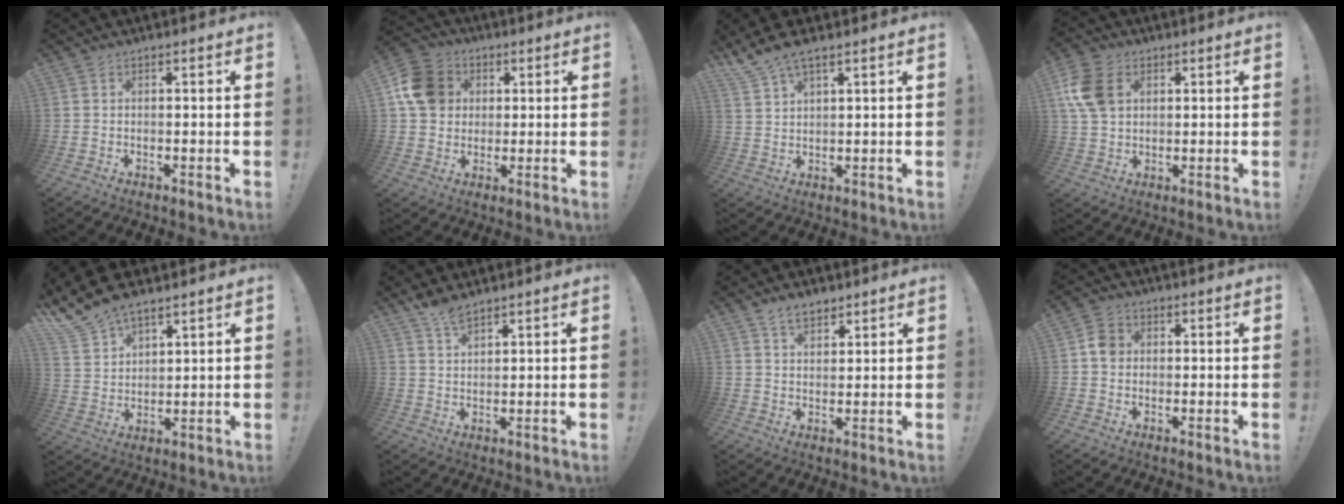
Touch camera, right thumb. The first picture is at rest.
{"total": 12.5, "force": [3.1, 10.9, 5.4], "torque": [-0.072, -0.002, 0.064]}
{"total": 6.2, "force": [4.9, 1.4, 3.6], "torque": [-0.071, -0.024, 0.093]}
{"total": 11.8, "force": [3.6, 8.5, 7.3], "torque": [-0.148, 0.004, 0.069]}
{"total": 10.9, "force": [8.9, 4.8, 4.2], "torque": [-0.096, -0.054, 0.173]}
{"total": 4.9, "force": [3.9, 1.5, 2.5], "torque": [-0.046, -0.023, 0.072]}
{"total": 5.4, "force": [4.1, 2.7, 2.1], "torque": [-0.032, -0.019, 0.076]}
{"total": 4.6, "force": [0.3, 4.0, 2.3], "torque": [-0.023, 0.005, 0.006]}